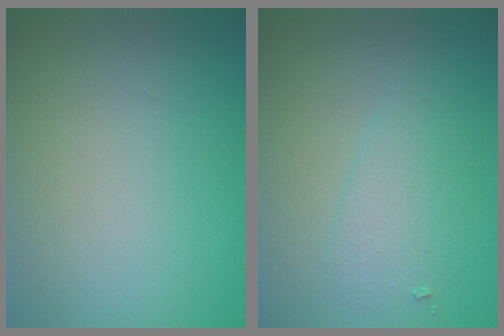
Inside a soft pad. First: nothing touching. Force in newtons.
{"total": 2.2, "press": 2.2, "slide": 0.1}